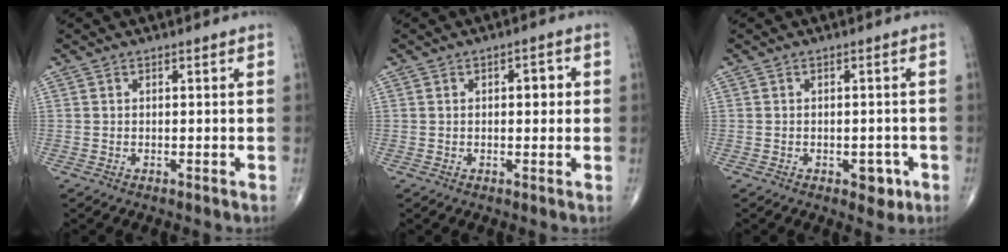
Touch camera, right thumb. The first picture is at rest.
{"total": 3.2, "force": [0.5, 1.6, 2.8], "torque": [-0.028, 0.005, 0.003]}
{"total": 3.4, "force": [-1.4, 2.0, 2.2], "torque": [-0.010, 0.005, -0.016]}